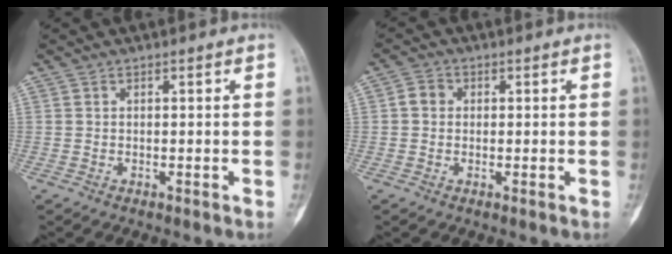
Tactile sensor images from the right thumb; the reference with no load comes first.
{"total": 2.5, "force": [0.2, 2.2, 1.1], "torque": [-0.010, 0.008, -0.002]}